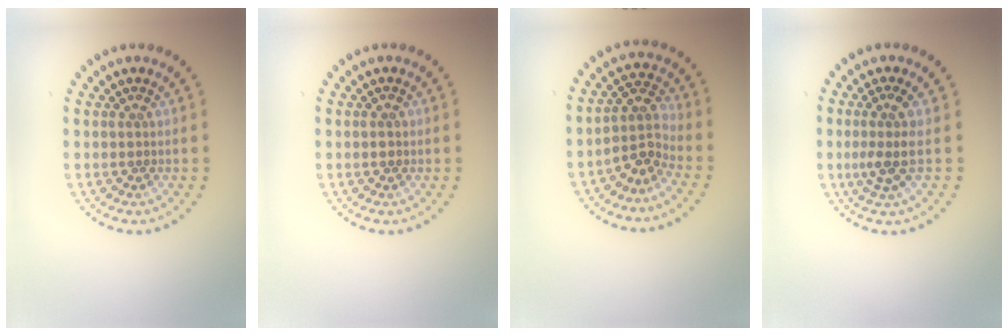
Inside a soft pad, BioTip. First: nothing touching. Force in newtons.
{"total": 1.1, "press": 1.1, "slide": 0.1}
{"total": 3.0, "press": 2.3, "slide": 1.9}
{"total": 2.6, "press": 1.9, "slide": 1.7}